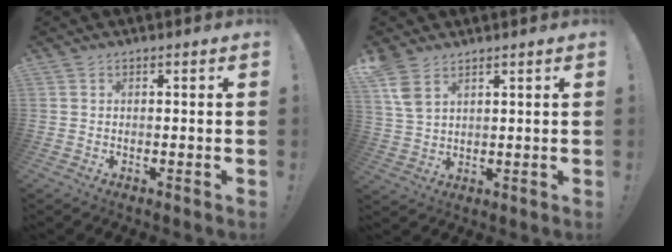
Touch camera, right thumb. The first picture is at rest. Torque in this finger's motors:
{"motor_torque": [0.28, 0.62, 0.05, 0.05, 0.01]}